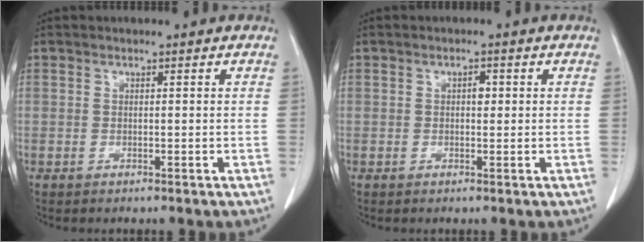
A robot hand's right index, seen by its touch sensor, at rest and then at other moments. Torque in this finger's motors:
{"motor_torque": [0.26, -0.04, 0.10, 0.01]}